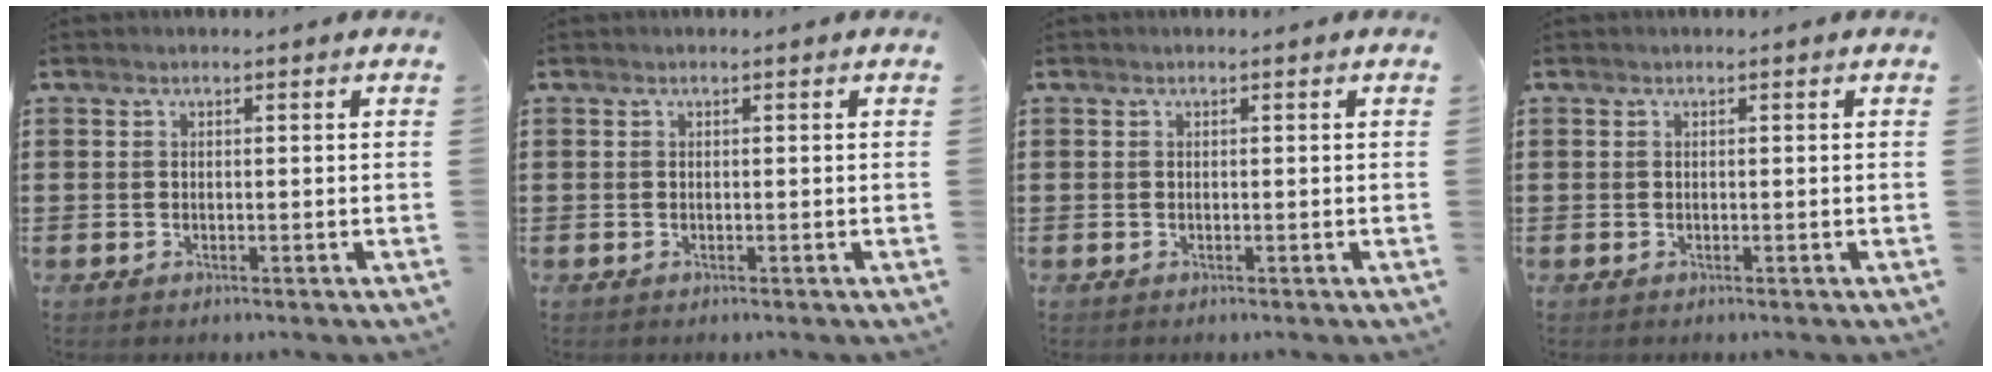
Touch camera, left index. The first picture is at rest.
{"total": 0.0}
{"total": 0.0}
{"total": 0.0}